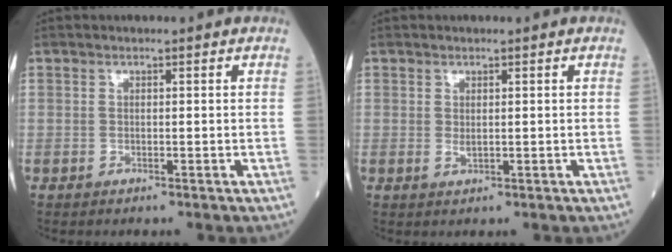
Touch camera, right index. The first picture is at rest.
{"total": 0.9, "force": [0.2, 0.3, 0.8], "torque": [-0.017, -0.004, 0.008]}